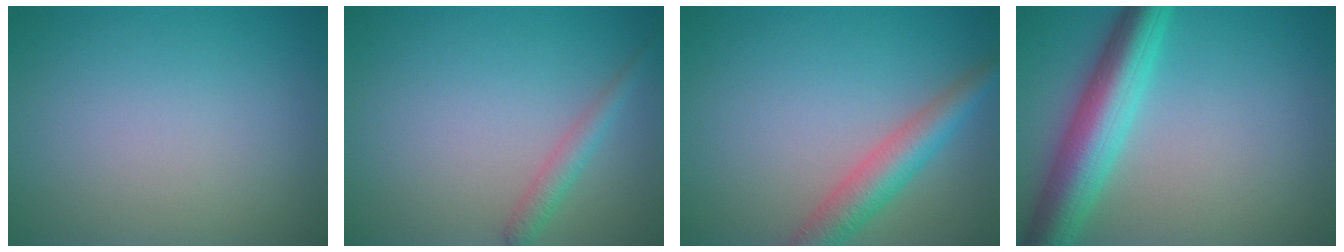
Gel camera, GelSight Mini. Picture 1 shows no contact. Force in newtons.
{"total": 1.9, "press": 1.9, "slide": 0.1}
{"total": 4.4, "press": 4.4, "slide": 0.1}
{"total": 7.1, "press": 7.0, "slide": 0.2}